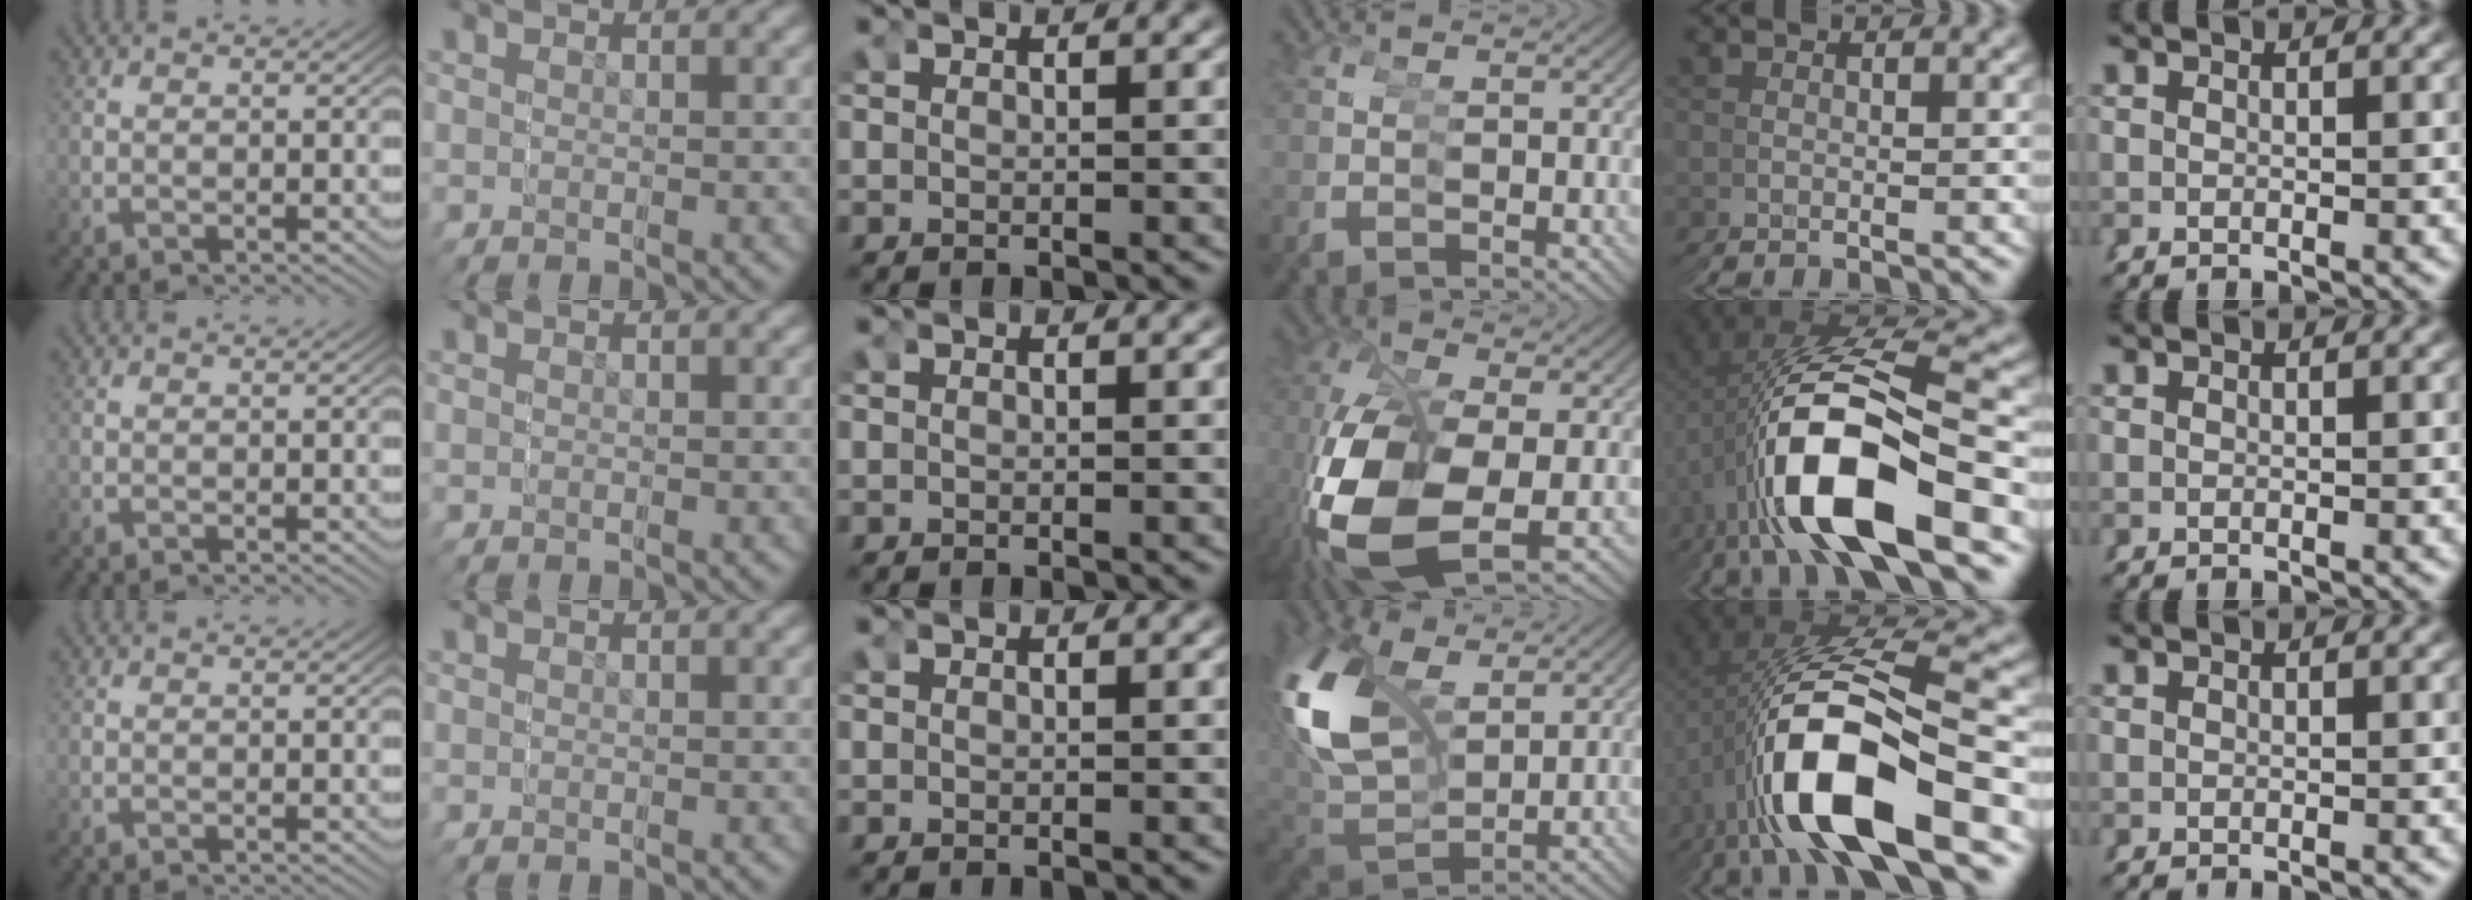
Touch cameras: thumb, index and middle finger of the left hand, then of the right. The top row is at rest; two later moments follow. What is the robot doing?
{"motion": "grasp_and_lifting", "object": "markers"}